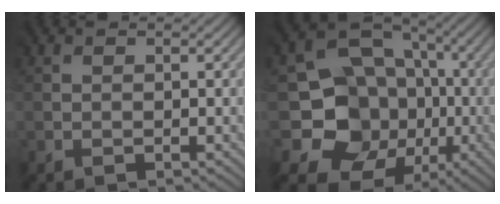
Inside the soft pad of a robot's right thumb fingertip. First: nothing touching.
{"total": 12.7, "force": [-2.0, 11.4, 5.3], "torque": [-0.118, -0.029, -0.048]}